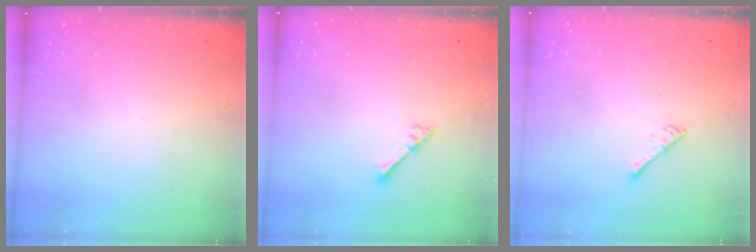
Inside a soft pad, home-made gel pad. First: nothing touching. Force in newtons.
{"total": 3.3, "press": 3.2, "slide": 0.4}
{"total": 2.4, "press": 2.4, "slide": 0.4}